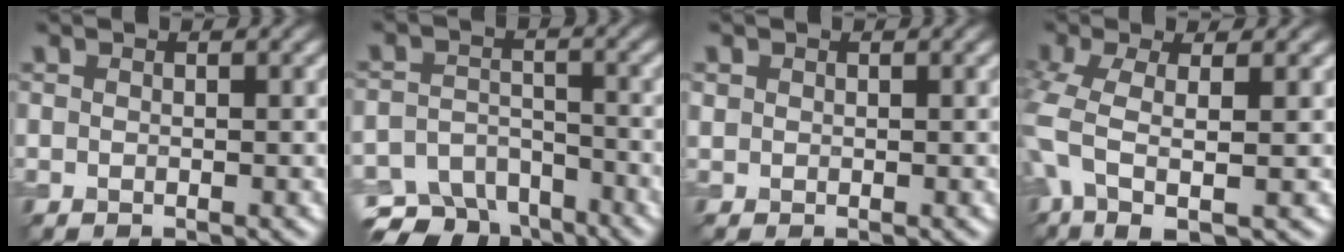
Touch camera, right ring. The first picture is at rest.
{"total": 6.7, "force": [-5.3, 3.5, 2.3], "torque": [-0.032, -0.016, -0.088]}
{"total": 0.5, "force": [0.2, 0.5, 0.0], "torque": [0.002, 0.001, 0.003]}
{"total": 5.6, "force": [-1.3, 1.8, 5.1], "torque": [-0.114, -0.005, -0.030]}